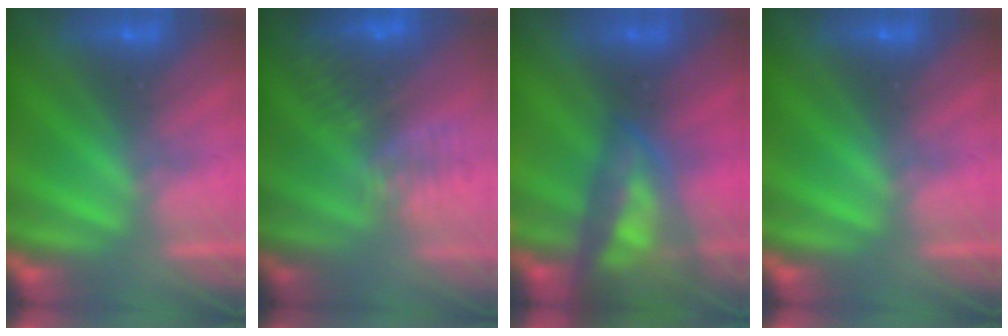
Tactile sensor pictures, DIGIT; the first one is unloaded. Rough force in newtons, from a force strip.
{"total": 5.9}
{"total": 7.4}
{"total": 0.0}